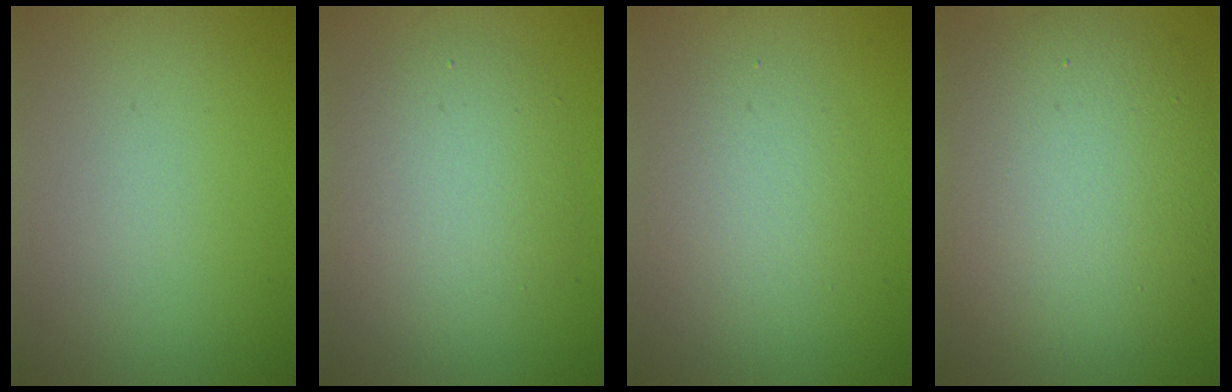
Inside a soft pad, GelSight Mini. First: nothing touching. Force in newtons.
{"total": 4.8, "press": 4.8, "slide": 0.5}
{"total": 2.8, "press": 2.8, "slide": 0.2}
{"total": 11.3, "press": 11.3, "slide": 0.7}